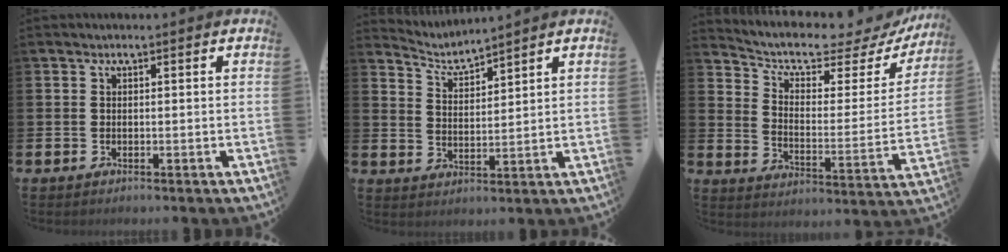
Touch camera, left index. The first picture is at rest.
{"total": 3.5, "force": [3.5, 0.3, 0.4], "torque": [-0.028, -0.020, 0.061]}
{"total": 6.7, "force": [6.0, 2.0, 2.5], "torque": [-0.067, -0.053, 0.093]}